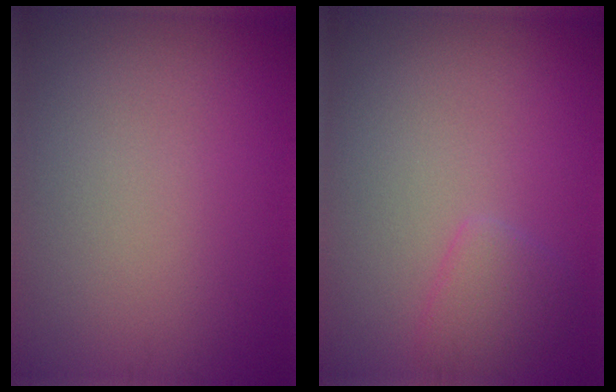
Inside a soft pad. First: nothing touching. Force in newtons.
{"total": 1.8, "press": 1.8, "slide": 0.2}